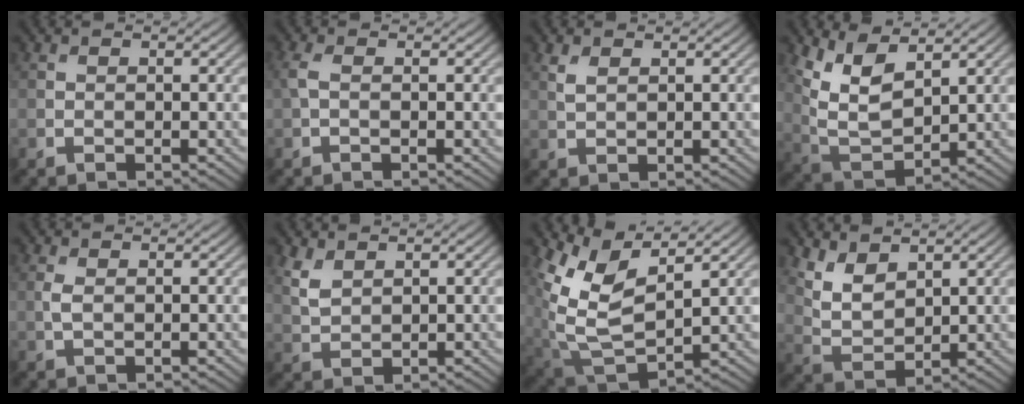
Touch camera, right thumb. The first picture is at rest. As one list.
[{"total": 1.7, "force": [0.2, 0.7, 1.5], "torque": [-0.043, 0.005, 0.000]}, {"total": 1.8, "force": [1.0, 0.8, 1.2], "torque": [-0.034, 0.000, 0.023]}, {"total": 8.1, "force": [4.1, 3.8, 5.8], "torque": [-0.139, -0.007, 0.088]}, {"total": 1.6, "force": [0.2, 0.8, 1.4], "torque": [-0.039, 0.002, 0.004]}, {"total": 3.3, "force": [2.1, 1.7, 1.9], "torque": [-0.055, -0.001, 0.048]}, {"total": 9.3, "force": [5.3, 4.1, 6.5], "torque": [-0.167, -0.003, 0.109]}, {"total": 5.7, "force": [3.5, 2.9, 3.5], "torque": [-0.084, -0.008, 0.076]}]